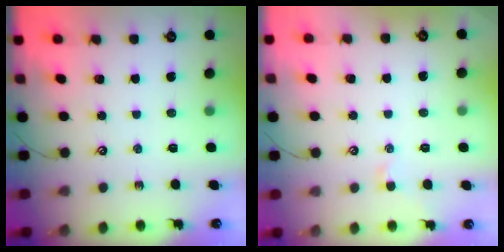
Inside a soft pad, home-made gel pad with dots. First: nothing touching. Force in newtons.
{"total": 0.0}